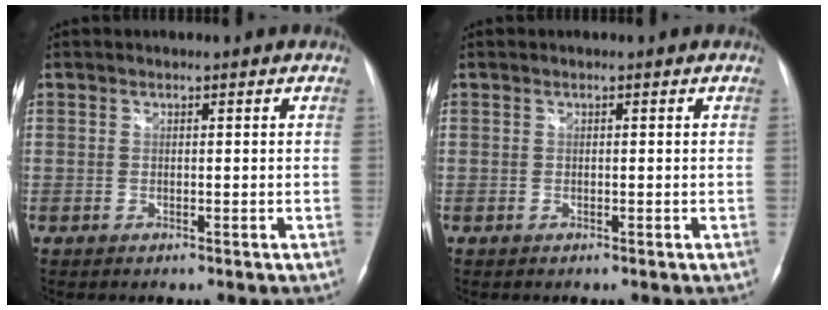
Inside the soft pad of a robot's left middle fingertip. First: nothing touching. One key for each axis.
{"total": 0.0}